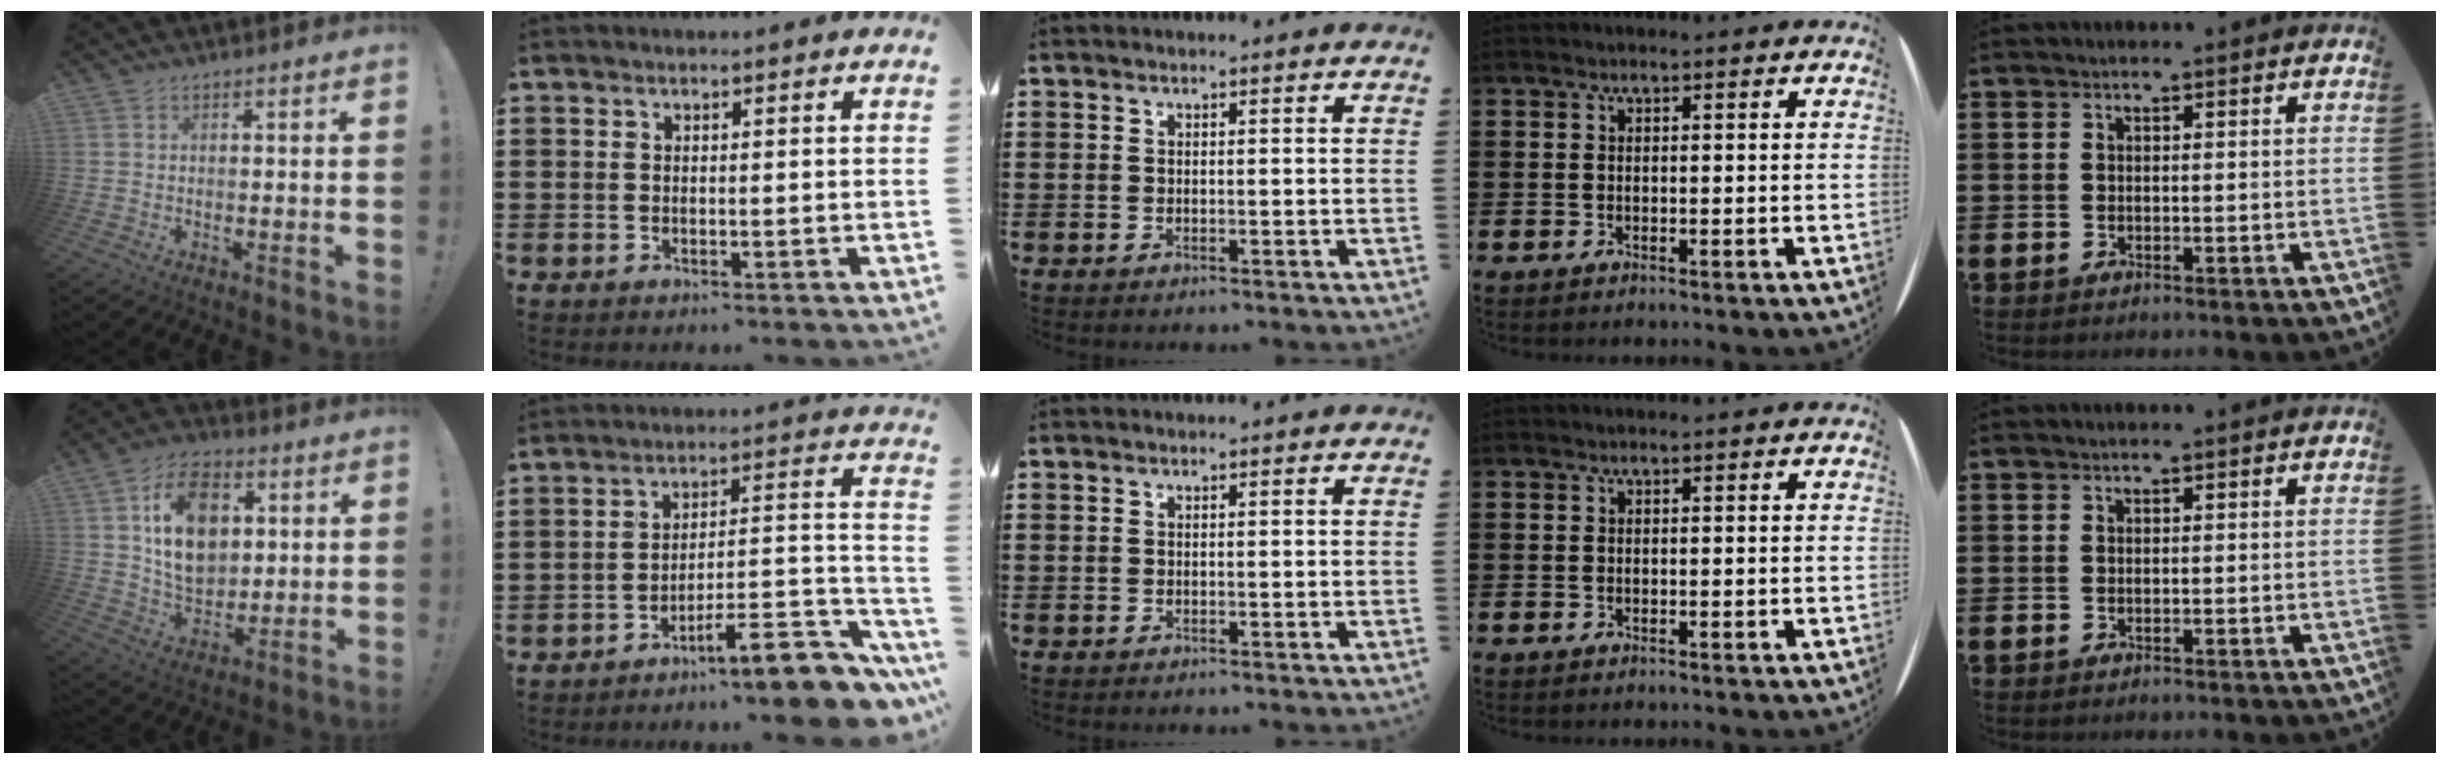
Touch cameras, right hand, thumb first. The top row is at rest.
{"thumb": {"total": 16.8, "force": [4.8, 12.0, 10.8], "torque": [-0.174, -0.005, 0.090]}, "index": {"total": 10.1, "force": [-7.7, 1.8, 6.2], "torque": [-0.083, 0.018, -0.141]}}